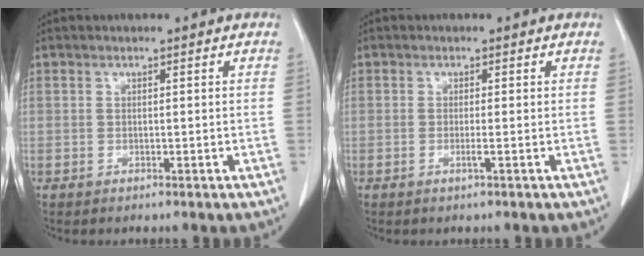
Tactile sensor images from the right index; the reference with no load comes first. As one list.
[{"total": 1.1, "force": [-0.5, -0.4, 0.9], "torque": [-0.019, -0.003, -0.008]}]